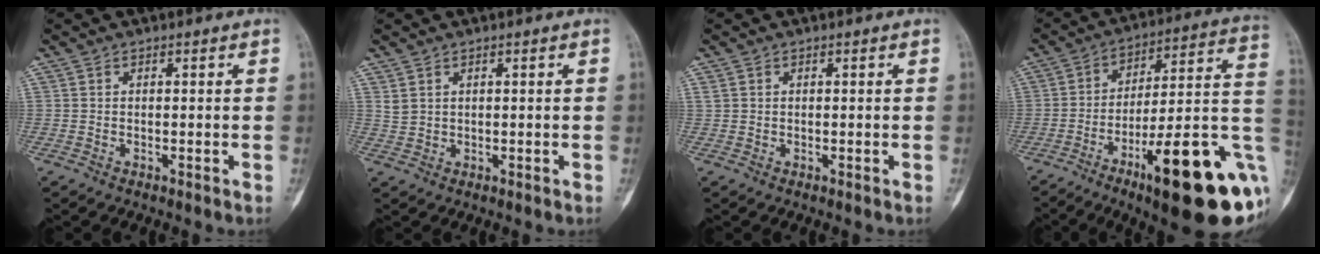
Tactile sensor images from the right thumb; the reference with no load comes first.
{"total": 1.6, "force": [1.0, 1.1, 0.6], "torque": [-0.008, -0.003, 0.024]}
{"total": 0.8, "force": [0.2, 0.7, 0.2], "torque": [0.002, 0.003, 0.005]}
{"total": 27.6, "force": [-9.8, 6.8, 24.8], "torque": [-0.284, 0.043, -0.138]}